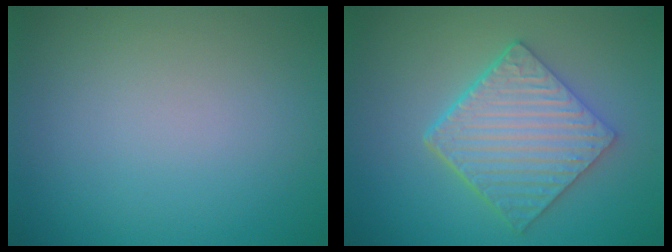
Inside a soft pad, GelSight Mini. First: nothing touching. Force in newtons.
{"total": 6.0, "press": 4.6, "slide": 3.9}